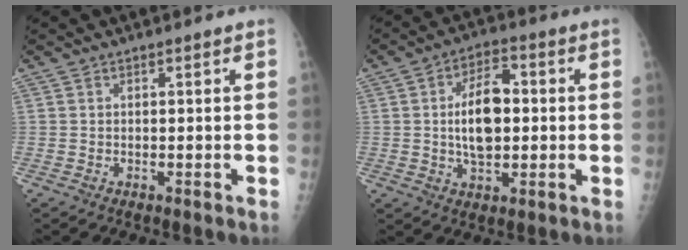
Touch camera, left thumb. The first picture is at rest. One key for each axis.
{"total": 10.4, "fx": 0.1, "fy": 5.8, "fz": 8.6, "tx": -0.130, "ty": 0.010, "tz": 0.002}